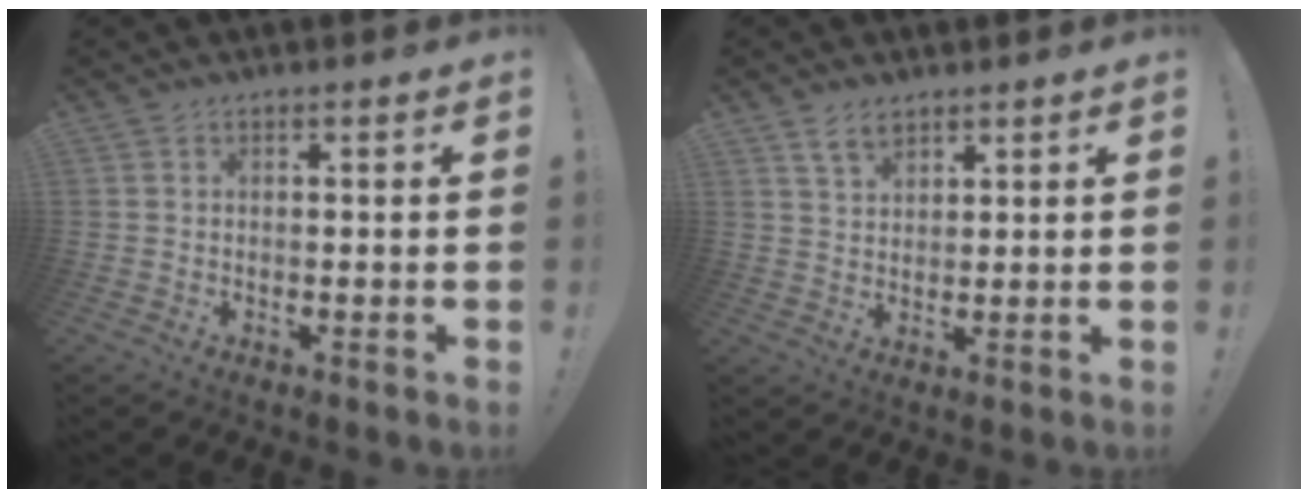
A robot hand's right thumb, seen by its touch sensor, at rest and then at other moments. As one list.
[{"total": 4.8, "force": [3.5, 2.6, 2.0], "torque": [-0.026, -0.015, 0.064]}]